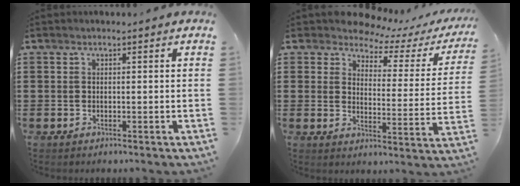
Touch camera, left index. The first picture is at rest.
{"total": 5.0, "force": [4.5, 1.8, 1.0], "torque": [-0.041, -0.030, 0.074]}